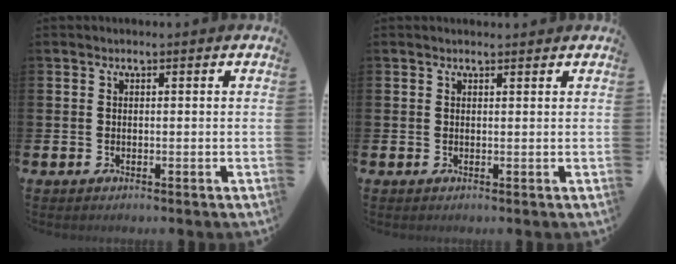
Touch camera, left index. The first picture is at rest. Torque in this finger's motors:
{"motor_torque": [0.31, -0.66, 0.08, -0.01]}